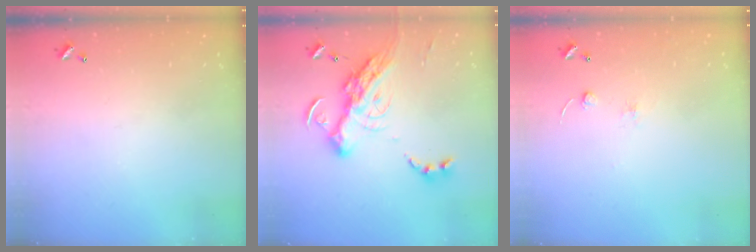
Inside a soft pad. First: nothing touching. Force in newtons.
{"total": 21.4, "press": 21.3, "slide": 1.9}
{"total": 2.5, "press": 2.4, "slide": 0.8}